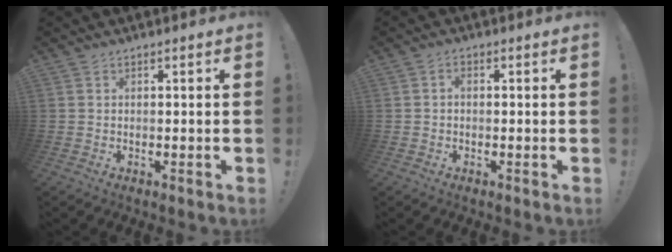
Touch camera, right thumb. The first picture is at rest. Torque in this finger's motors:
{"motor_torque": [-0.28, 0.05, -0.05, 0.13, 0.00]}